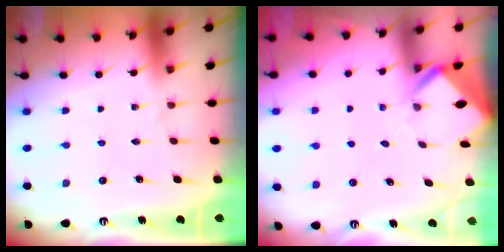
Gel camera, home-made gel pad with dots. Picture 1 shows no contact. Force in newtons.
{"total": 2.8, "press": 2.8, "slide": 0.2}